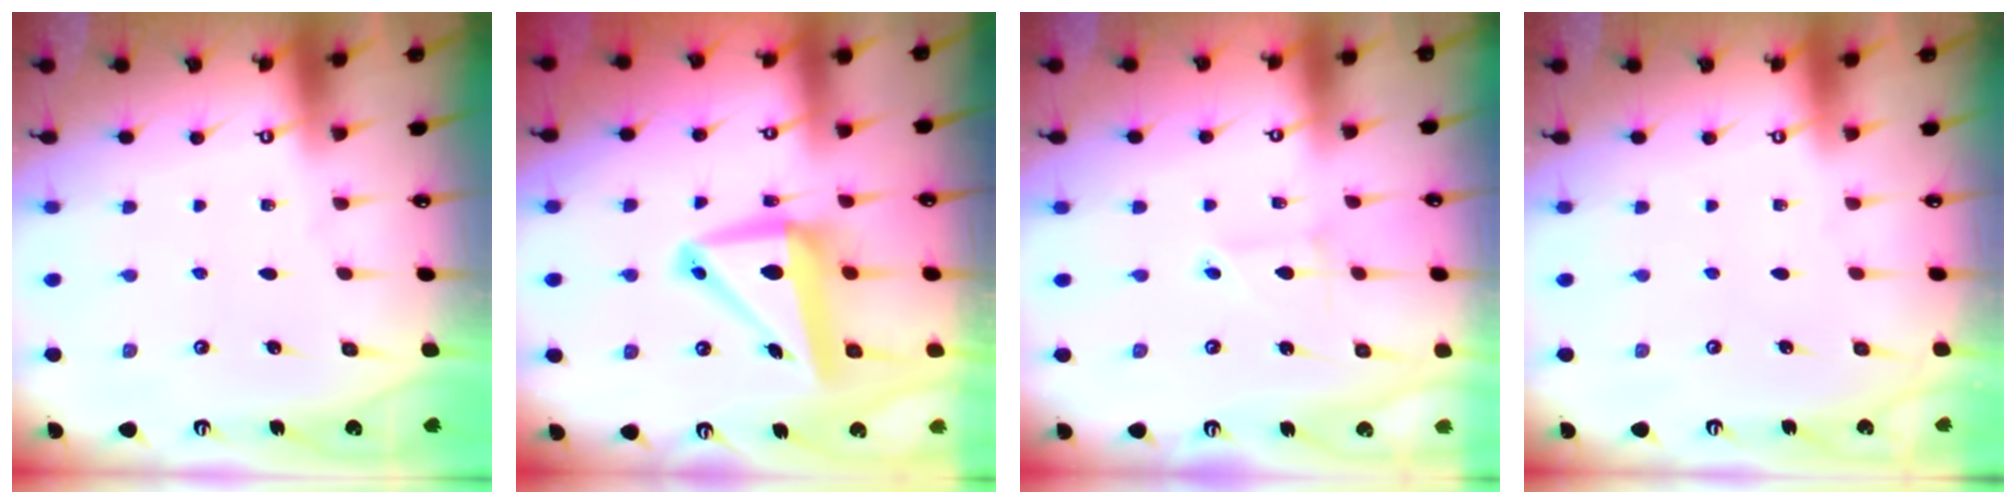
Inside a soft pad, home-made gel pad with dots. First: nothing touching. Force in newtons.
{"total": 11.5, "press": 11.2, "slide": 2.6}
{"total": 2.0, "press": 2.0, "slide": 0.2}
{"total": 0.0}